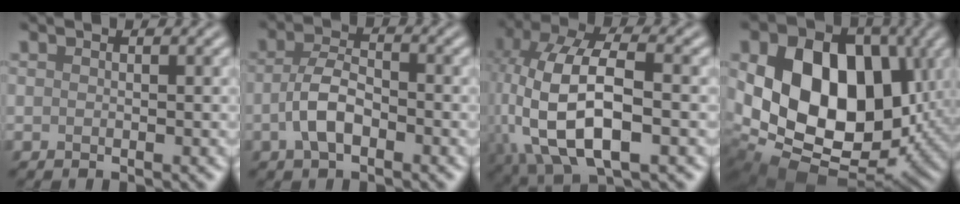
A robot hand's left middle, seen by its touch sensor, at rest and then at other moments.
{"total": 3.9, "force": [-1.3, 1.9, 3.1], "torque": [-0.060, 0.004, -0.033]}
{"total": 12.4, "force": [-1.4, 6.0, 10.7], "torque": [-0.227, 0.000, -0.028]}
{"total": 15.0, "force": [1.4, 10.8, 10.3], "torque": [-0.158, 0.000, 0.016]}